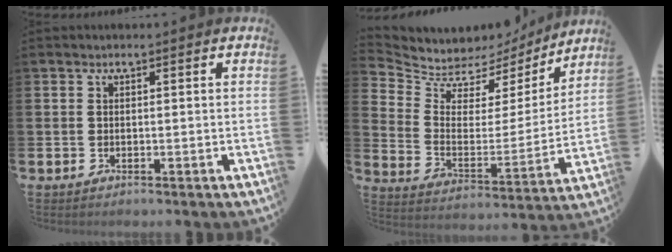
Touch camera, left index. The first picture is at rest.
{"total": 6.8, "force": [6.1, 3.1, 0.6], "torque": [-0.054, -0.051, 0.103]}